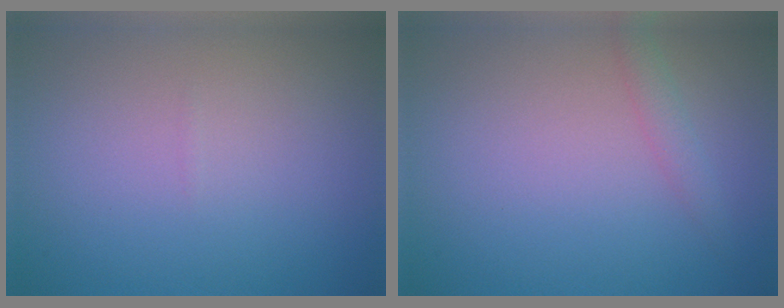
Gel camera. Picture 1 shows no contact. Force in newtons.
{"total": 1.3, "press": 1.3, "slide": 0.1}